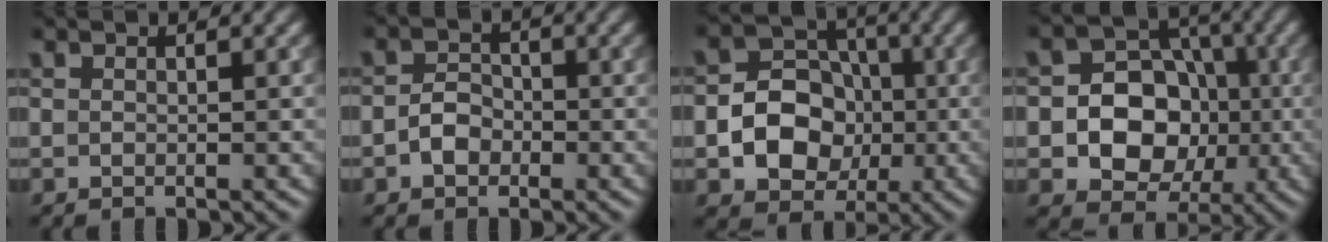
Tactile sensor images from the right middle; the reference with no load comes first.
{"total": 2.3, "force": [-0.9, 1.8, 1.2], "torque": [-0.022, 0.003, -0.021]}
{"total": 7.1, "force": [-1.5, 5.8, 3.9], "torque": [-0.040, -0.002, -0.045]}
{"total": 8.6, "force": [-1.2, 7.3, 4.4], "torque": [-0.049, 0.010, -0.043]}